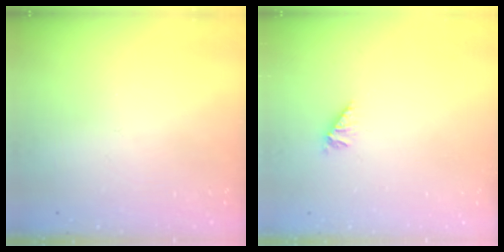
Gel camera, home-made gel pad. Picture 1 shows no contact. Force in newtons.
{"total": 1.9, "press": 1.9, "slide": 0.4}